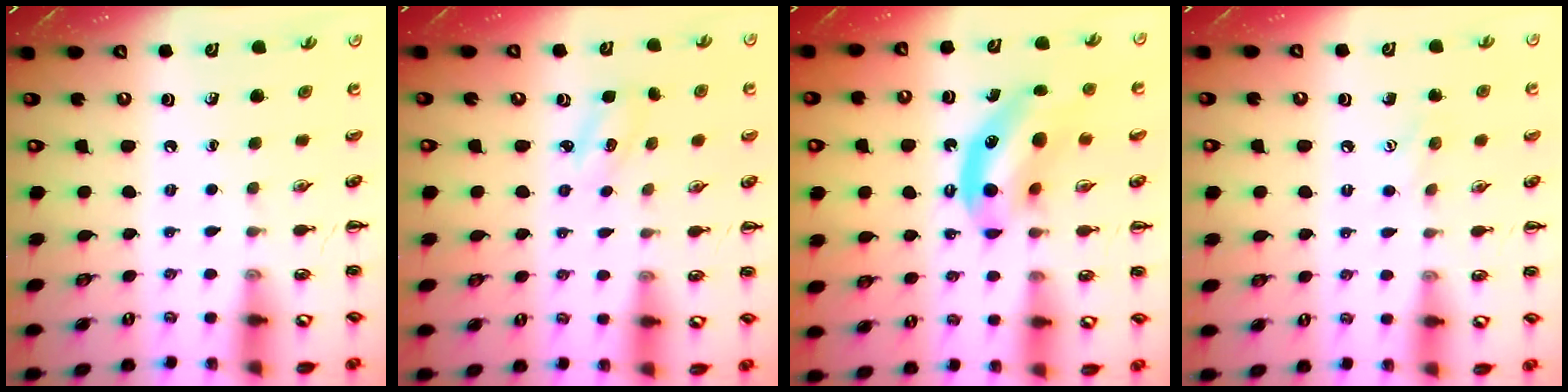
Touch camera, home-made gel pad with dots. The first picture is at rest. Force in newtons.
{"total": 3.1, "press": 2.9, "slide": 1.0}
{"total": 11.3, "press": 11.0, "slide": 2.8}
{"total": 6.2, "press": 6.1, "slide": 1.2}